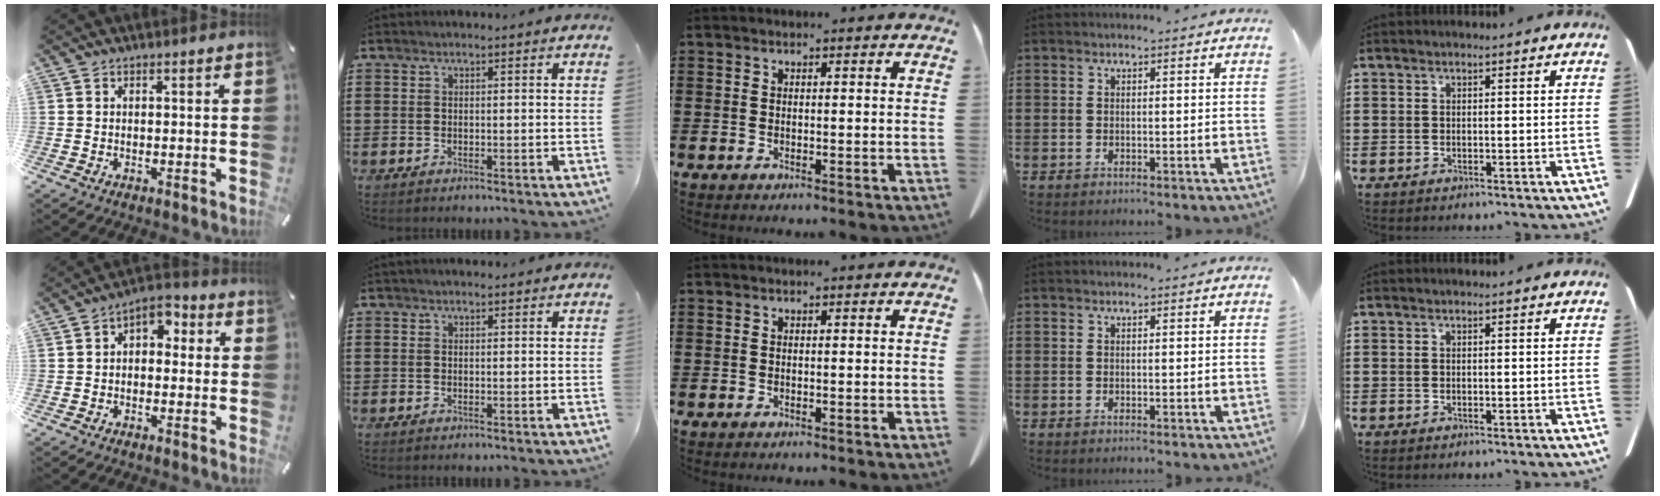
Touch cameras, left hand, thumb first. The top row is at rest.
{"thumb": {"total": 3.7, "force": [-0.2, 2.9, 2.3], "torque": [-0.038, 0.005, -0.010]}, "index": {"total": 0.5, "force": [0.4, 0.2, 0.2], "torque": [-0.005, 0.002, 0.009]}}